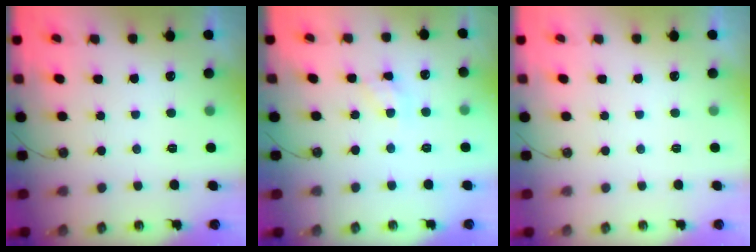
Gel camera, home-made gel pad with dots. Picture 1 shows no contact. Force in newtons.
{"total": 5.9, "press": 5.9, "slide": 0.3}
{"total": 0.0}